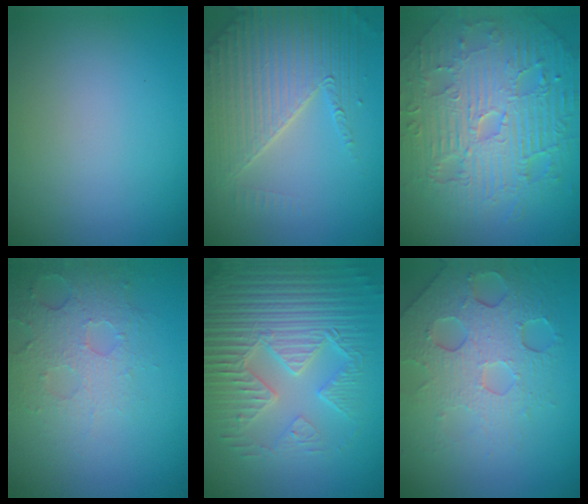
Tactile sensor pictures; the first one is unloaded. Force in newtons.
{"total": 5.8, "press": 4.8, "slide": 3.2}
{"total": 11.1, "press": 7.1, "slide": 8.5}
{"total": 3.7, "press": 3.4, "slide": 1.5}
{"total": 7.2, "press": 5.8, "slide": 4.2}
{"total": 7.3, "press": 5.0, "slide": 5.3}